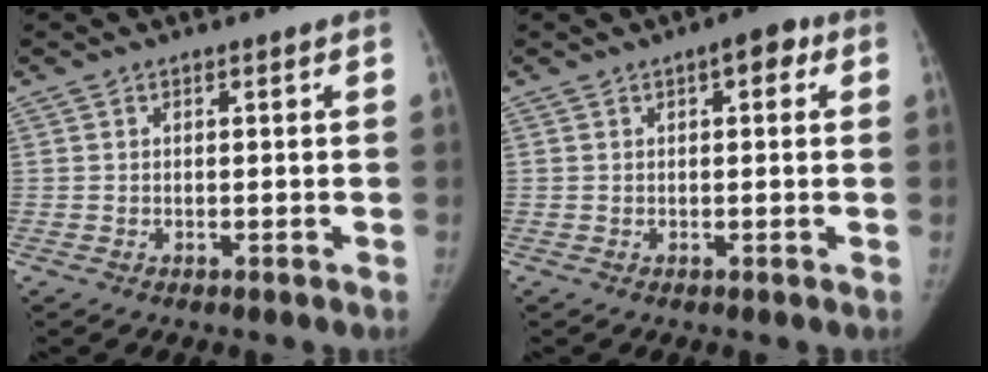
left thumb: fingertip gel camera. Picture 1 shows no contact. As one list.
[{"total": 4.1, "force": [1.7, 1.9, 3.2], "torque": [-0.026, 0.005, 0.013]}]